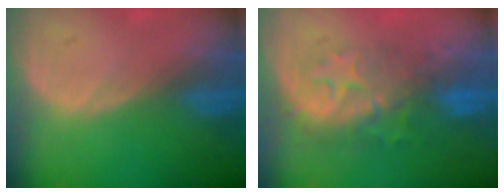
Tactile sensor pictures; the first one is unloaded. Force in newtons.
{"total": 8.1, "press": 8.1, "slide": 0.8}